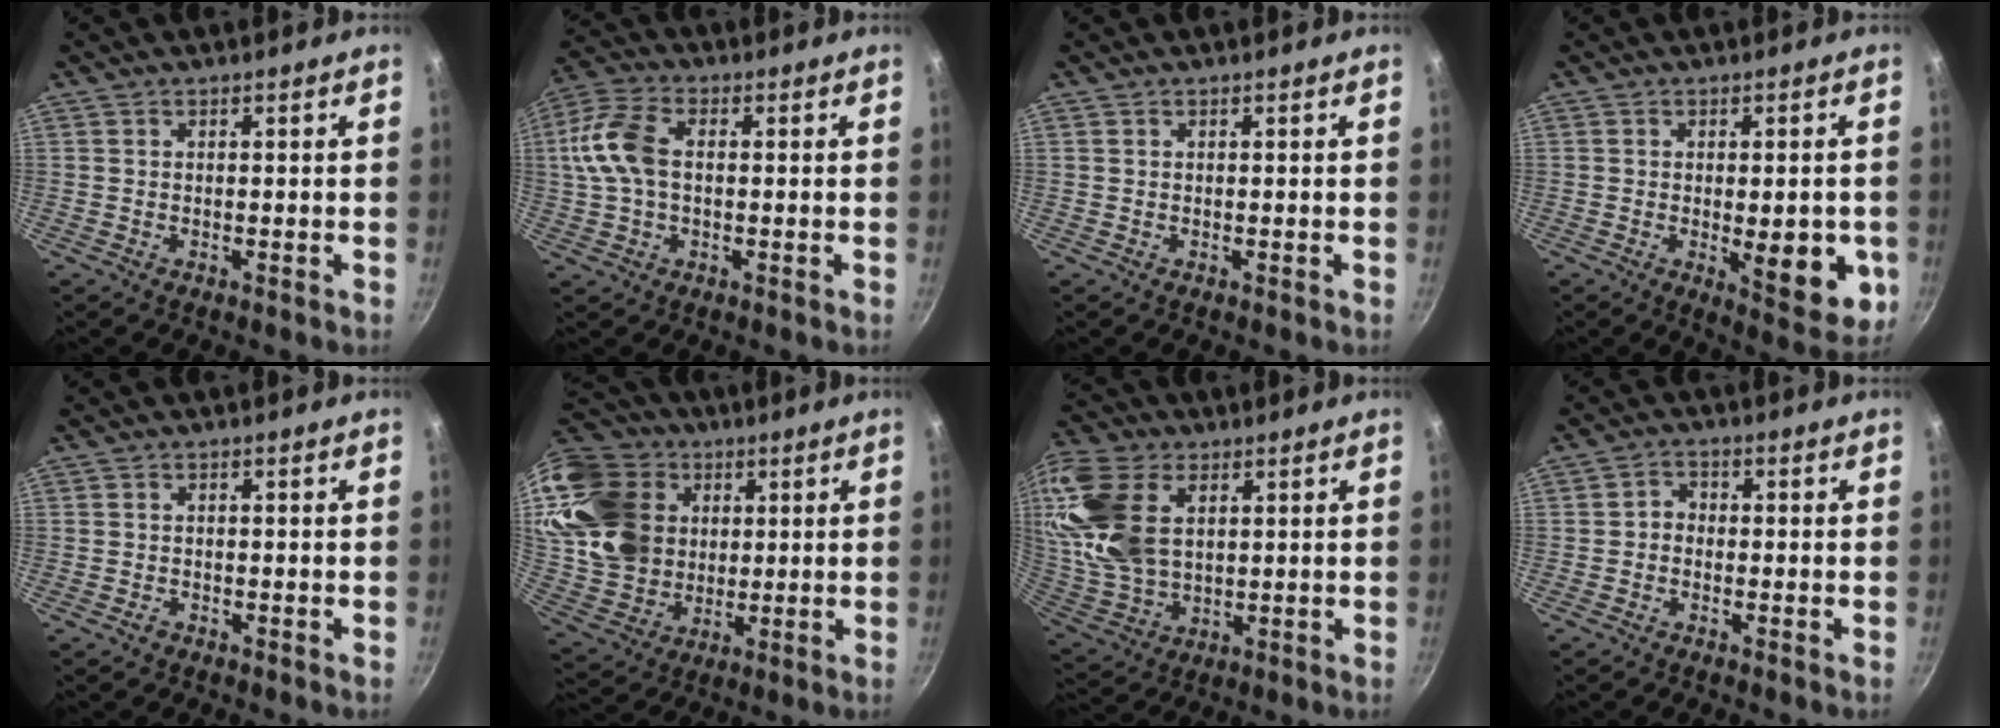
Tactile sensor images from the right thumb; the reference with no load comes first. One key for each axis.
{"total": 10.5, "fx": 0.6, "fy": 6.3, "fz": 8.3, "tx": -0.175, "ty": 0.024, "tz": 0.000}
{"total": 0.0}
{"total": 11.9, "fx": -2.3, "fy": 4.5, "fz": 10.8, "tx": -0.113, "ty": -0.012, "tz": -0.023}
{"total": 1.0, "fx": -0.8, "fy": 0.6, "fz": 0.3, "tx": -0.006, "ty": 0.006, "tz": -0.014}
{"total": 21.3, "fx": 6.3, "fy": 17.0, "fz": 11.1, "tx": -0.191, "ty": -0.002, "tz": 0.134}
{"total": 19.2, "fx": 5.4, "fy": 12.2, "fz": 13.7, "tx": -0.282, "ty": -0.016, "tz": 0.111}
{"total": 2.4, "fx": -0.8, "fy": 2.0, "fz": 1.1, "tx": -0.010, "ty": 0.015, "tz": -0.021}